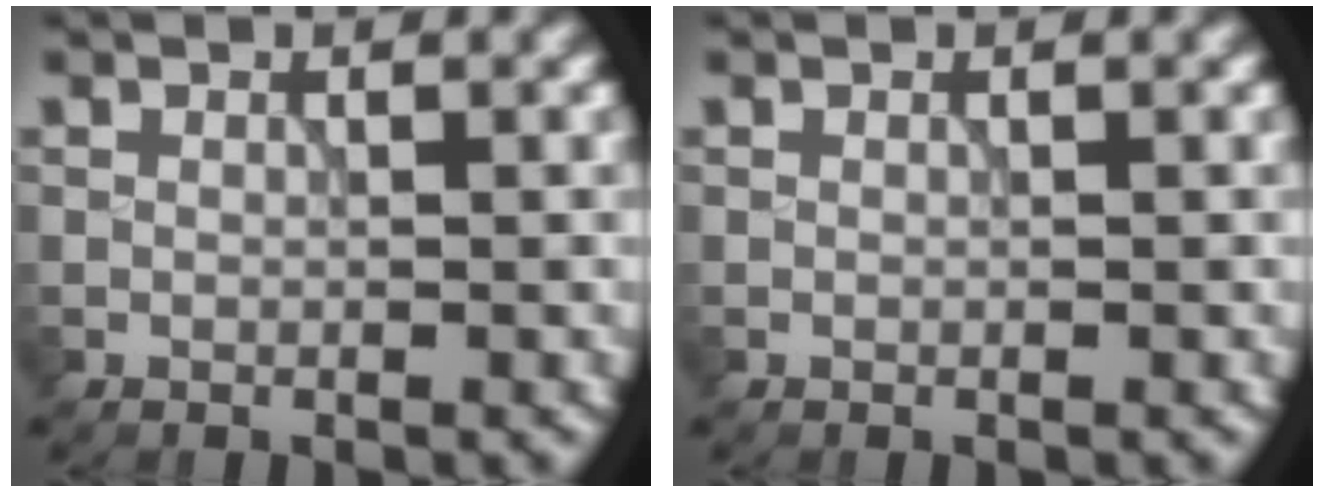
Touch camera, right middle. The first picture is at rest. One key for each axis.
{"total": 0.0}